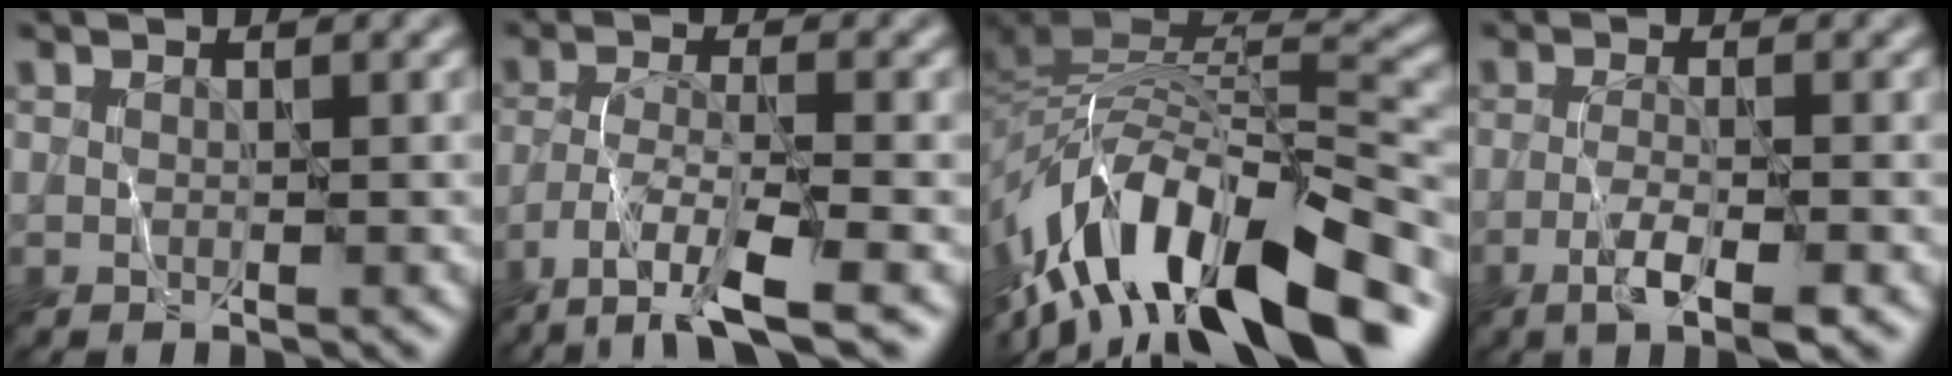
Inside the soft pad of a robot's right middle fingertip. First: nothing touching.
{"total": 7.0, "force": [-4.5, 1.5, 5.2], "torque": [-0.095, -0.008, -0.082]}
{"total": 15.5, "force": [-9.8, 6.1, 10.3], "torque": [-0.196, 0.022, -0.167]}
{"total": 4.0, "force": [-1.8, 0.8, 3.5], "torque": [-0.063, -0.001, -0.037]}